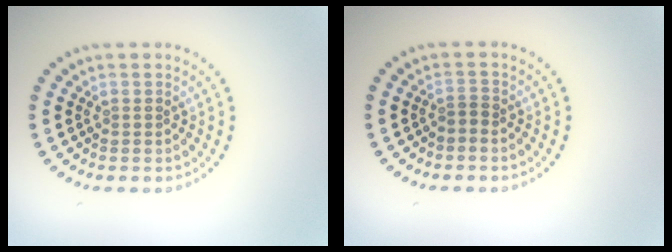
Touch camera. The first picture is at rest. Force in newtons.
{"total": 0.8, "press": 0.4, "slide": 0.7}